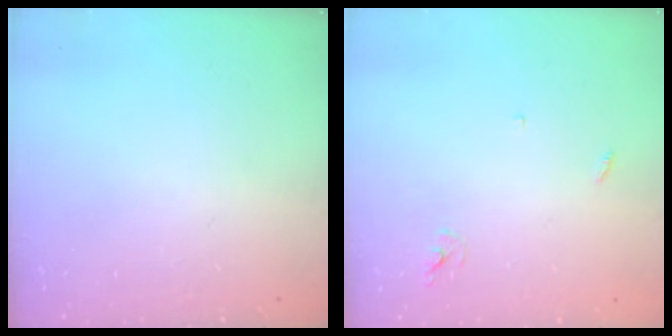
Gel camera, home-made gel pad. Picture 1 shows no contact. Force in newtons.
{"total": 2.4, "press": 2.4, "slide": 0.2}